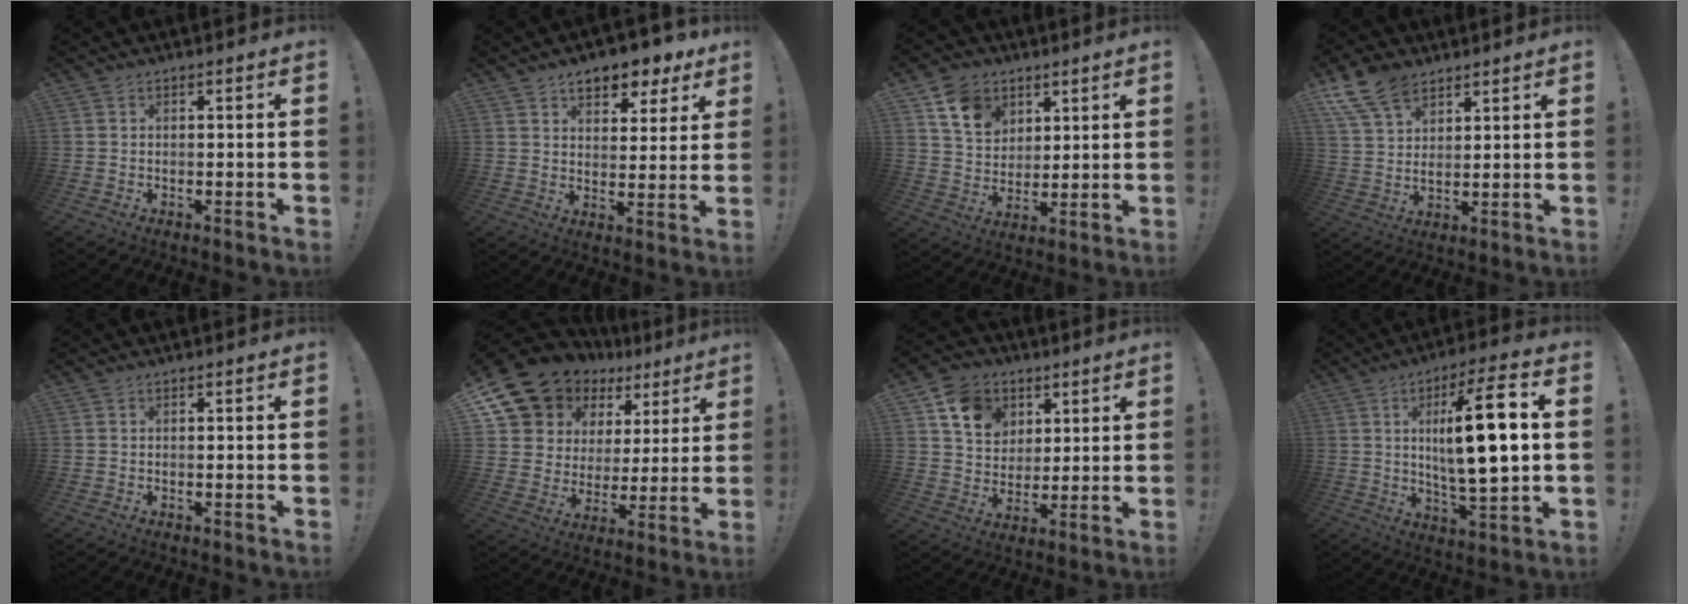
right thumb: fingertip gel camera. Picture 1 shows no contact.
{"total": 9.1, "force": [6.1, 4.8, 4.7], "torque": [-0.065, -0.040, 0.110]}
{"total": 12.1, "force": [6.5, 9.0, 4.8], "torque": [-0.082, -0.026, 0.131]}
{"total": 11.7, "force": [7.9, 6.5, 5.6], "torque": [-0.106, -0.031, 0.156]}
{"total": 0.0}
{"total": 13.5, "force": [10.3, 8.0, 3.5], "torque": [-0.077, -0.078, 0.206]}
{"total": 12.7, "force": [6.2, 10.0, 4.8], "torque": [-0.084, -0.021, 0.126]}
{"total": 18.0, "force": [2.7, 4.4, 17.2], "torque": [-0.282, -0.006, 0.027]}